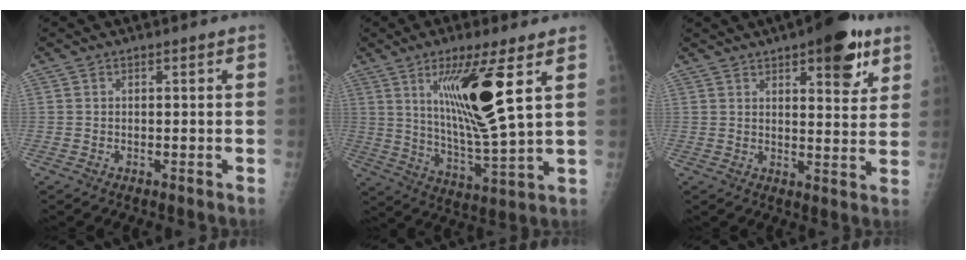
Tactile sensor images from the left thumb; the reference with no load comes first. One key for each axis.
{"total": 16.2, "fx": 6.1, "fy": 2.2, "fz": 14.8, "tx": -0.273, "ty": -0.049, "tz": 0.116}
{"total": 11.9, "fx": 6.5, "fy": 4.3, "fz": 8.9, "tx": -0.087, "ty": -0.026, "tz": 0.083}